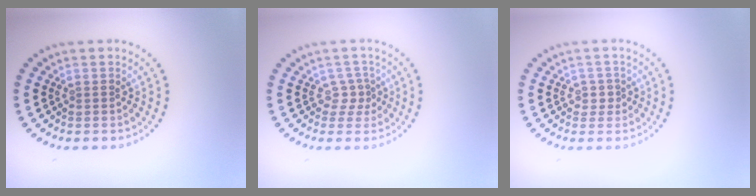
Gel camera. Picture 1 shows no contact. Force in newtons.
{"total": 1.6, "press": 1.1, "slide": 1.2}
{"total": 1.3, "press": 1.0, "slide": 0.8}